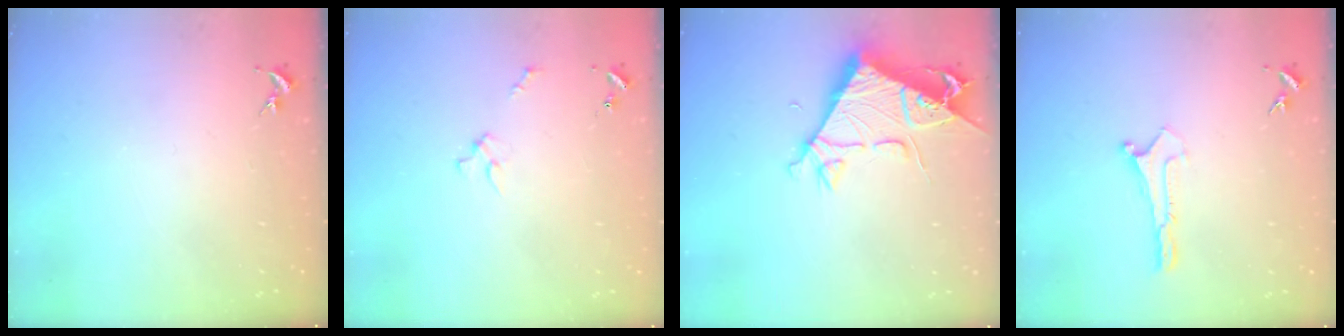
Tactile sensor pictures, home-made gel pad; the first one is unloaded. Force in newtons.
{"total": 2.3, "press": 2.2, "slide": 0.3}
{"total": 6.6, "press": 6.6, "slide": 0.7}
{"total": 0.0}